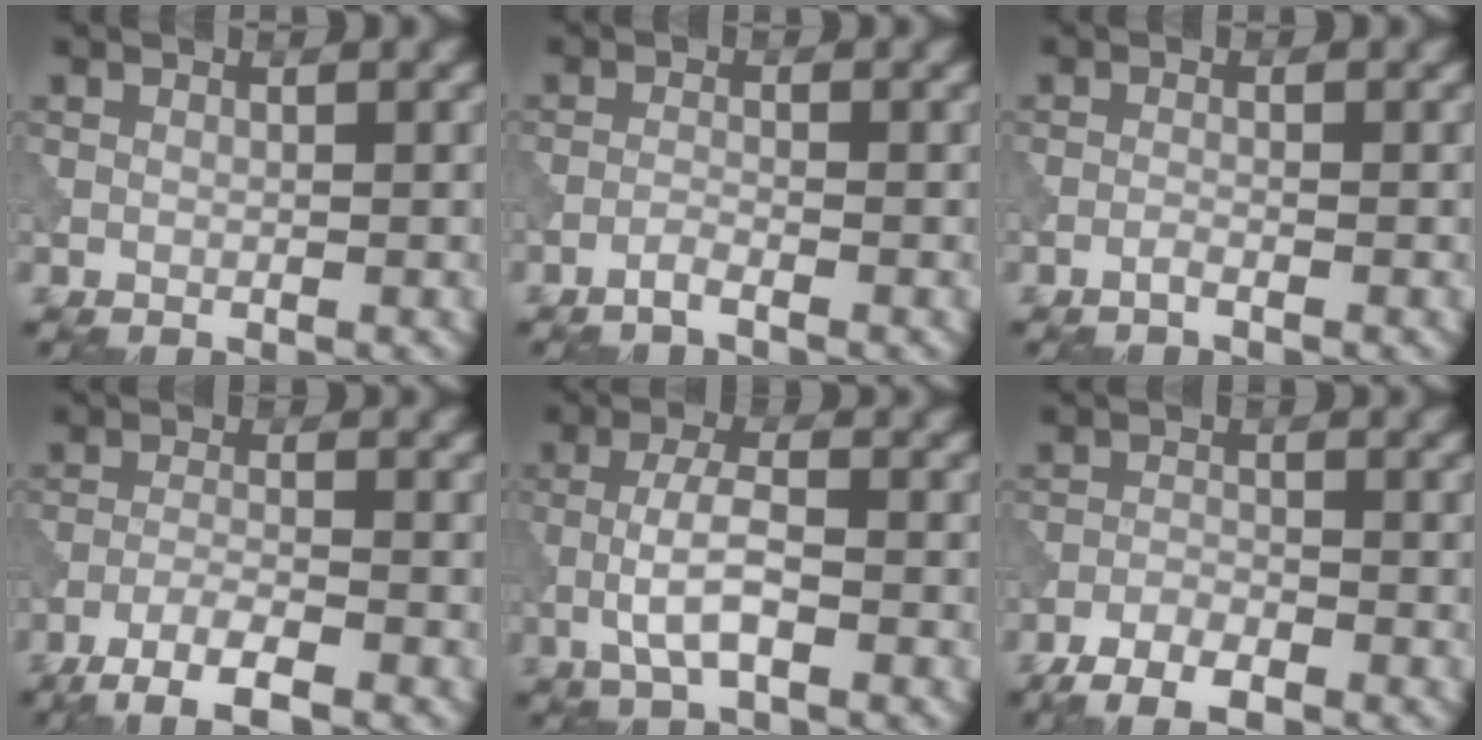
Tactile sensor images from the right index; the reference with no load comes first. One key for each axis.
{"total": 1.2, "fx": -1.0, "fy": 0.1, "fz": 0.8, "tx": -0.013, "ty": 0.004, "tz": -0.025}
{"total": 0.8, "fx": -0.6, "fy": 0.1, "fz": 0.5, "tx": -0.010, "ty": 0.003, "tz": -0.015}
{"total": 4.2, "fx": -3.0, "fy": 0.7, "fz": 2.8, "tx": -0.056, "ty": -0.003, "tz": -0.063}
{"total": 4.0, "fx": -1.3, "fy": 1.2, "fz": 3.7, "tx": -0.073, "ty": 0.005, "tz": -0.030}
{"total": 4.1, "fx": -3.1, "fy": 1.3, "fz": 2.4, "tx": -0.042, "ty": -0.002, "tz": -0.061}